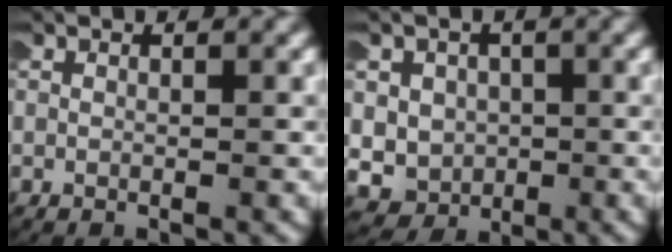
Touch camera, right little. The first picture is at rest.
{"total": 10.1, "force": [-3.0, 9.3, 2.5], "torque": [-0.078, -0.033, -0.054]}